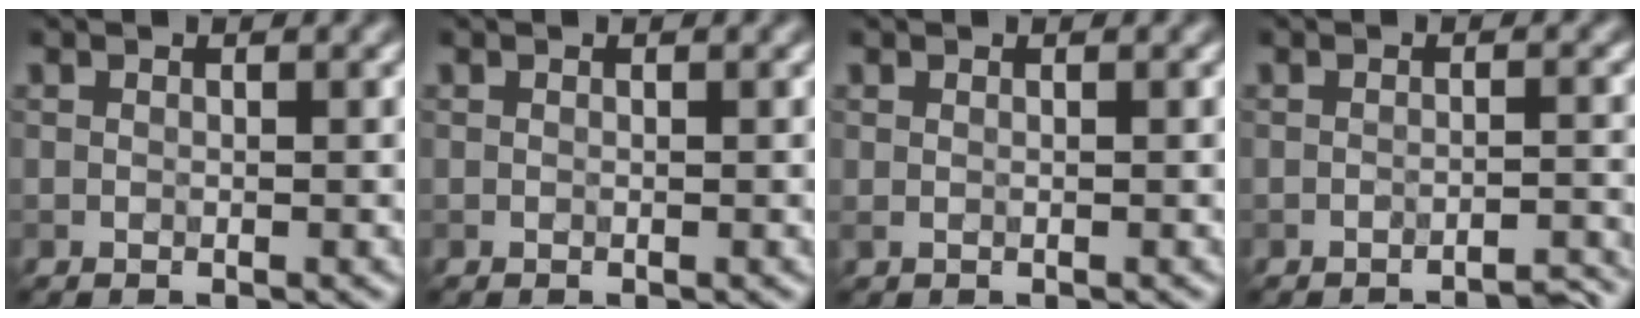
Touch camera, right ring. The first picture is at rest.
{"total": 0.0}
{"total": 0.6, "force": [-0.1, 0.3, 0.5], "torque": [-0.011, 0.001, -0.001]}
{"total": 2.1, "force": [-2.1, -0.2, 0.3], "torque": [0.001, 0.009, -0.028]}